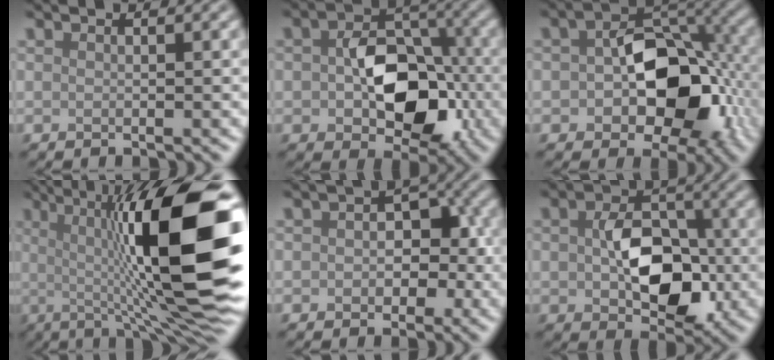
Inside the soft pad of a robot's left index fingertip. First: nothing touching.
{"total": 8.4, "force": [-0.8, 5.7, 6.2], "torque": [-0.093, -0.003, -0.008]}
{"total": 10.0, "force": [-1.4, 6.3, 7.7], "torque": [-0.111, 0.003, -0.023]}
{"total": 16.0, "force": [1.2, 3.2, 15.6], "torque": [-0.203, 0.014, 0.008]}
{"total": 3.5, "force": [-0.3, 2.6, 2.4], "torque": [-0.020, 0.001, -0.009]}
{"total": 7.6, "force": [-0.2, 5.0, 5.7], "torque": [-0.096, -0.007, -0.001]}